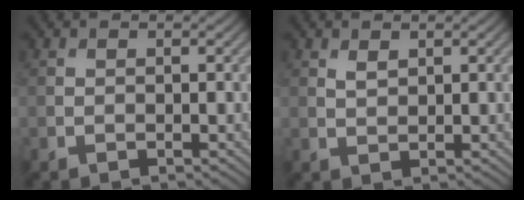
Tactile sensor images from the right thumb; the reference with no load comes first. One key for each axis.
{"total": 1.3, "fx": 0.8, "fy": 0.6, "fz": 0.8, "tx": -0.021, "ty": -0.003, "tz": 0.019}